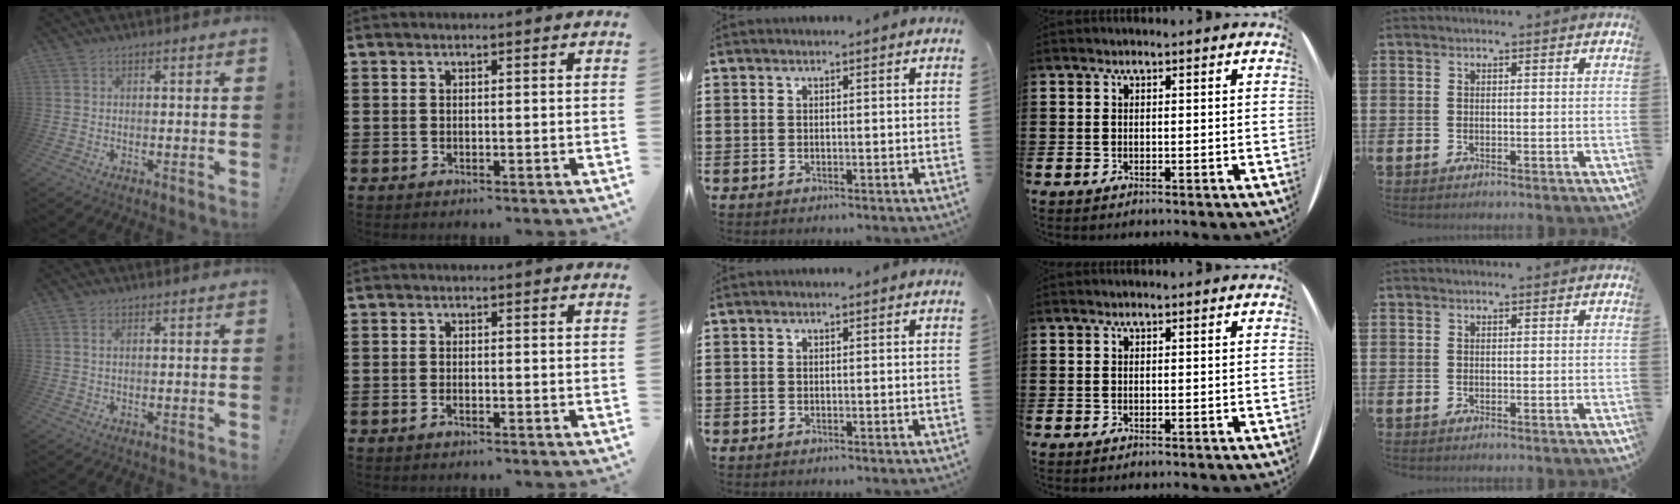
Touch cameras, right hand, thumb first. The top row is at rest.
{"thumb": {"total": 1.2, "force": [0.4, 0.4, 1.0], "torque": [-0.017, 0.000, 0.006]}, "index": {"total": 0.7, "force": [-0.6, 0.0, 0.4], "torque": [-0.010, -0.005, -0.010]}}